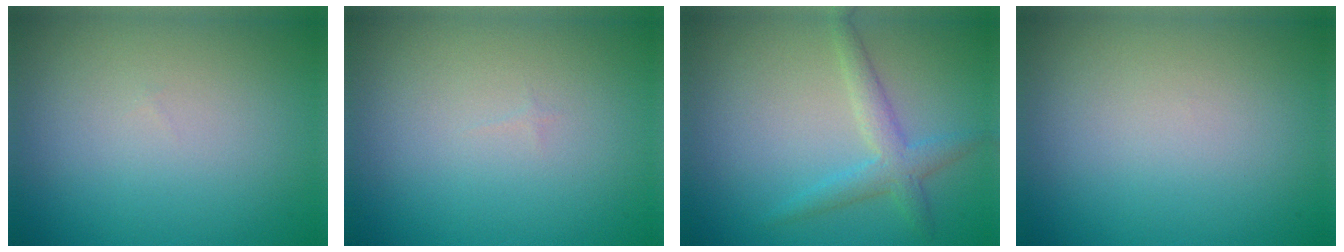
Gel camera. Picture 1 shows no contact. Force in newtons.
{"total": 0.0}
{"total": 2.7, "press": 2.7, "slide": 0.1}
{"total": 0.0}